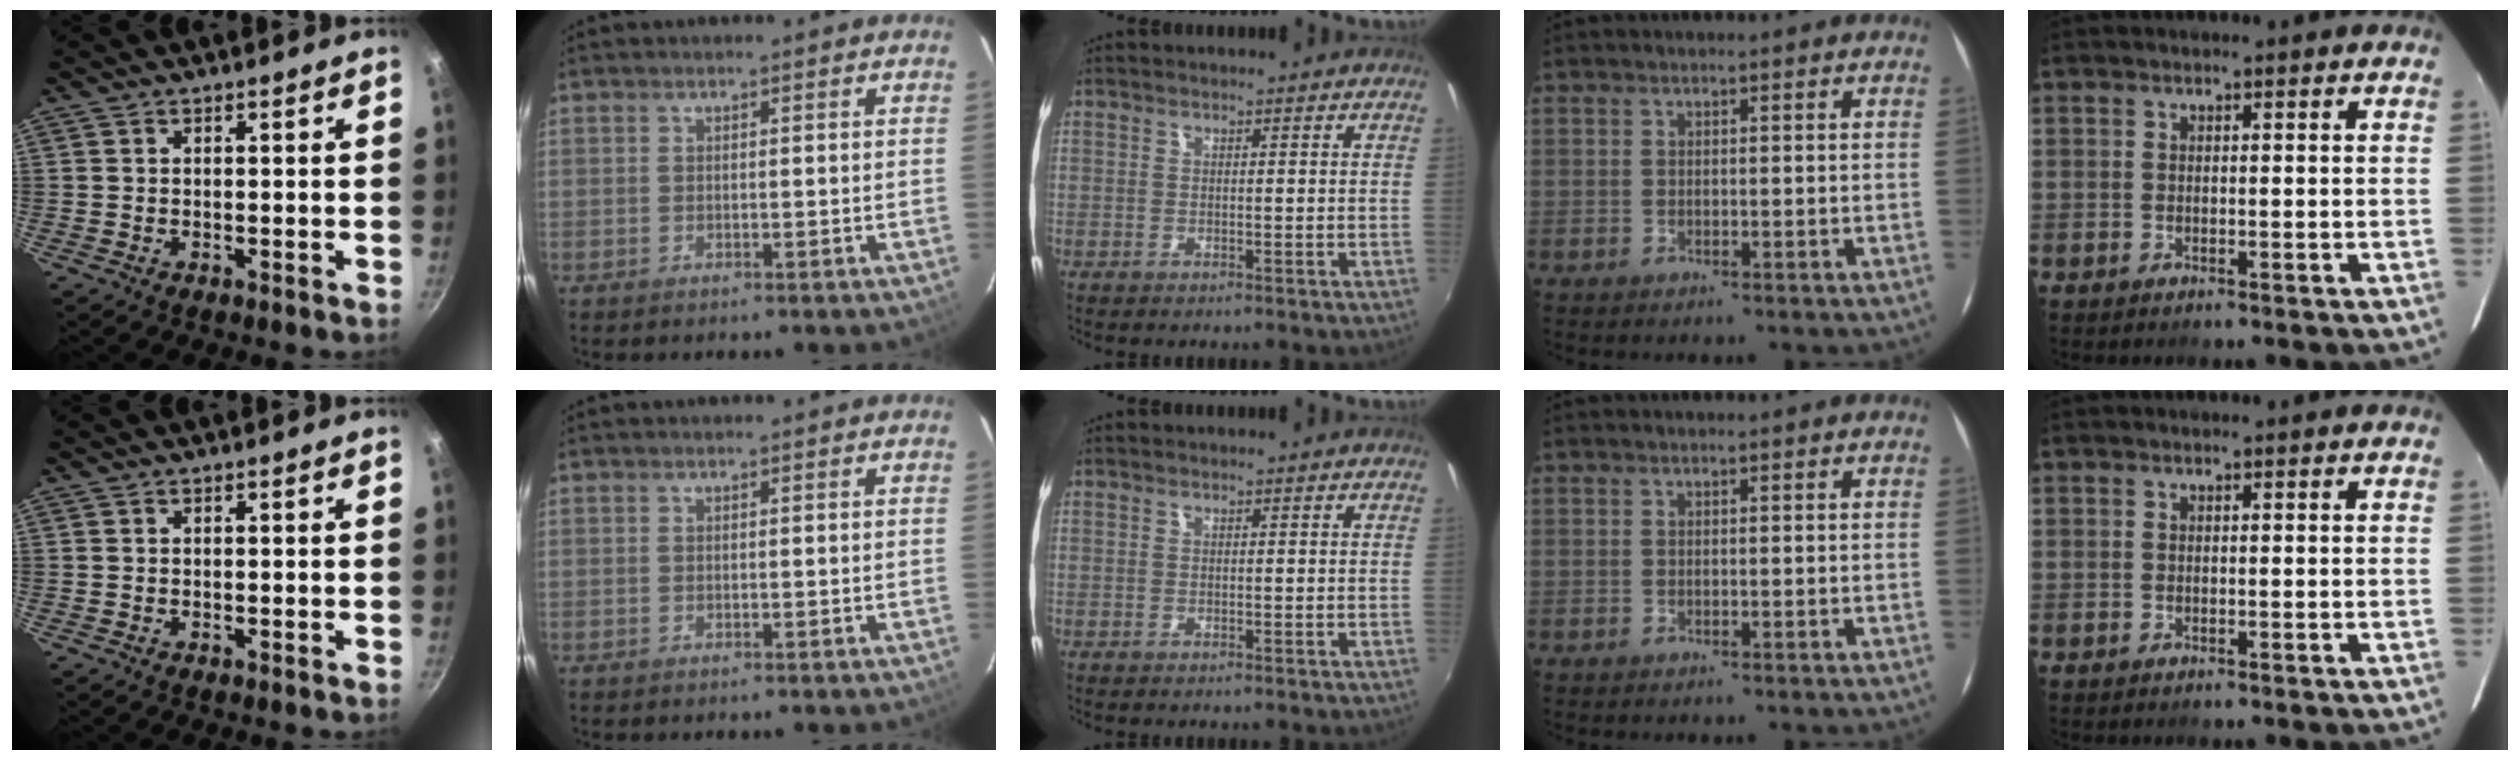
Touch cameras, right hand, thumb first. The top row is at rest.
{}